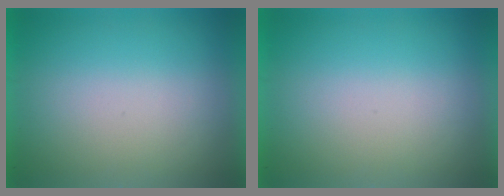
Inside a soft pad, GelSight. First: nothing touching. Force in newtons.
{"total": 0.0}